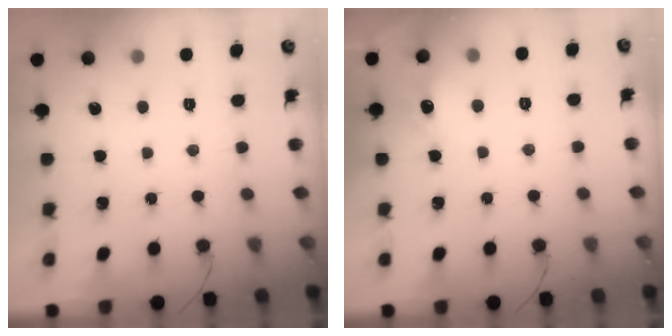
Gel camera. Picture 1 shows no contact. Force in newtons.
{"total": 6.5, "press": 6.4, "slide": 1.2}